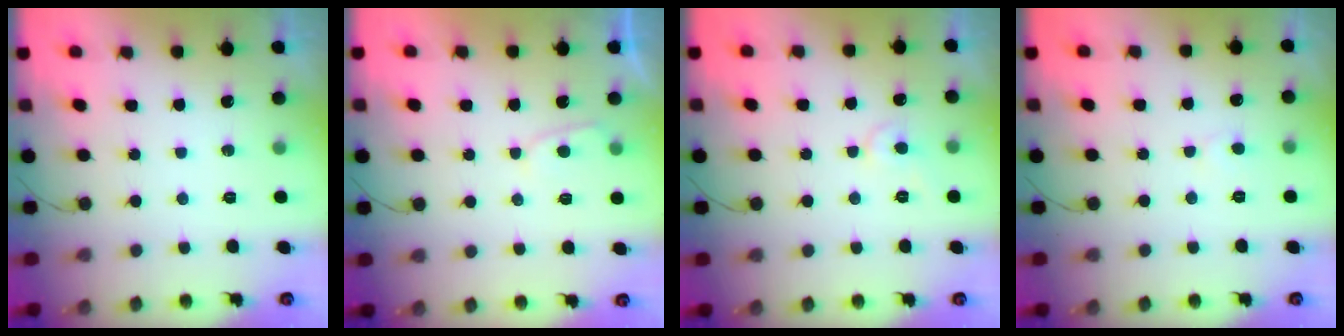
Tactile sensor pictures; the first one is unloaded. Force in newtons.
{"total": 2.9, "press": 2.9, "slide": 0.3}
{"total": 5.2, "press": 5.2, "slide": 0.4}
{"total": 4.0, "press": 4.0, "slide": 0.4}